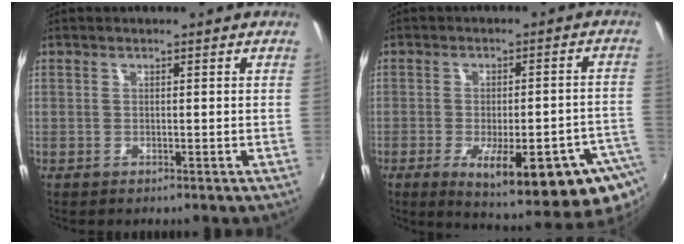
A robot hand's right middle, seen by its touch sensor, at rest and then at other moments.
{"total": 20.2, "force": [-9.6, 4.6, 17.1], "torque": [-0.237, -0.048, -0.120]}